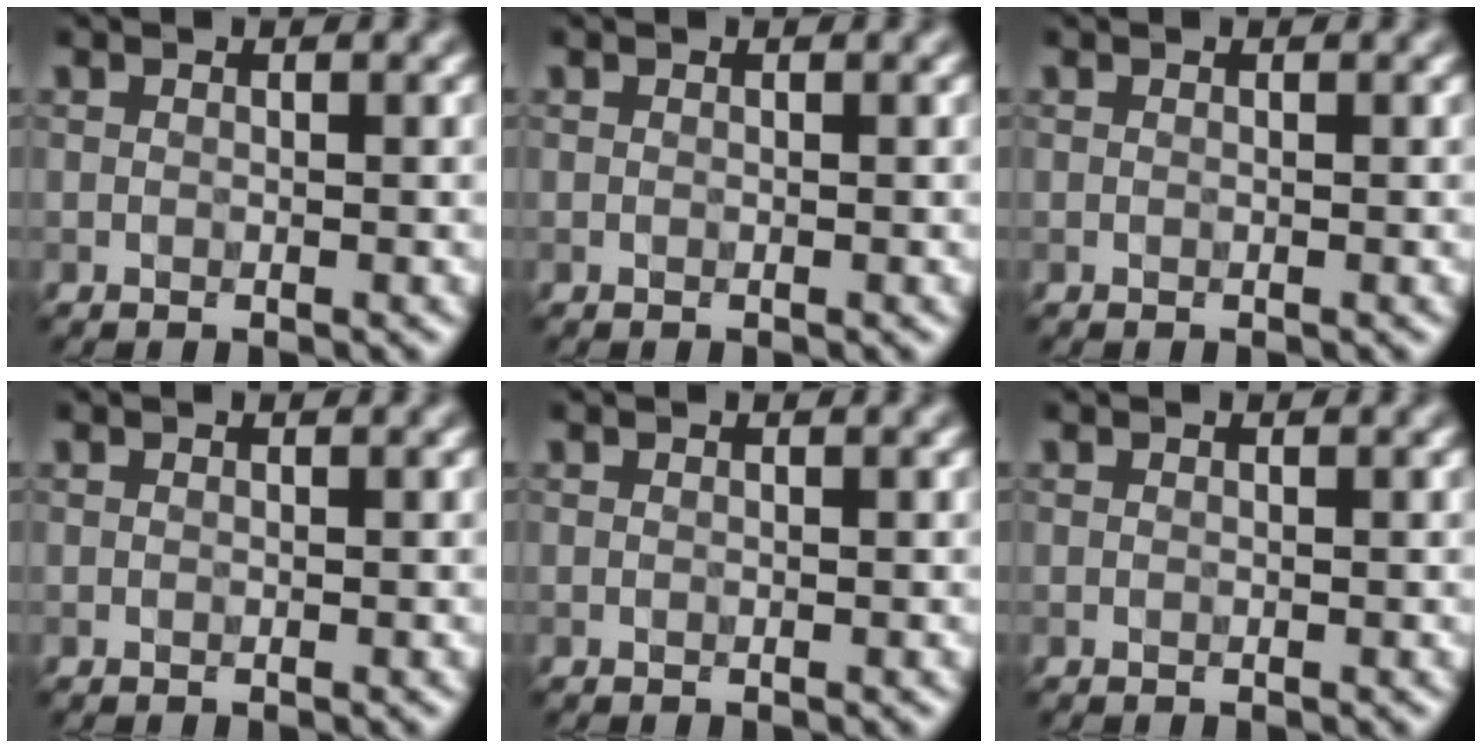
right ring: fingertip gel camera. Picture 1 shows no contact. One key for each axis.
{"total": 0.0}
{"total": 0.0}
{"total": 0.0}
{"total": 0.0}
{"total": 0.0}